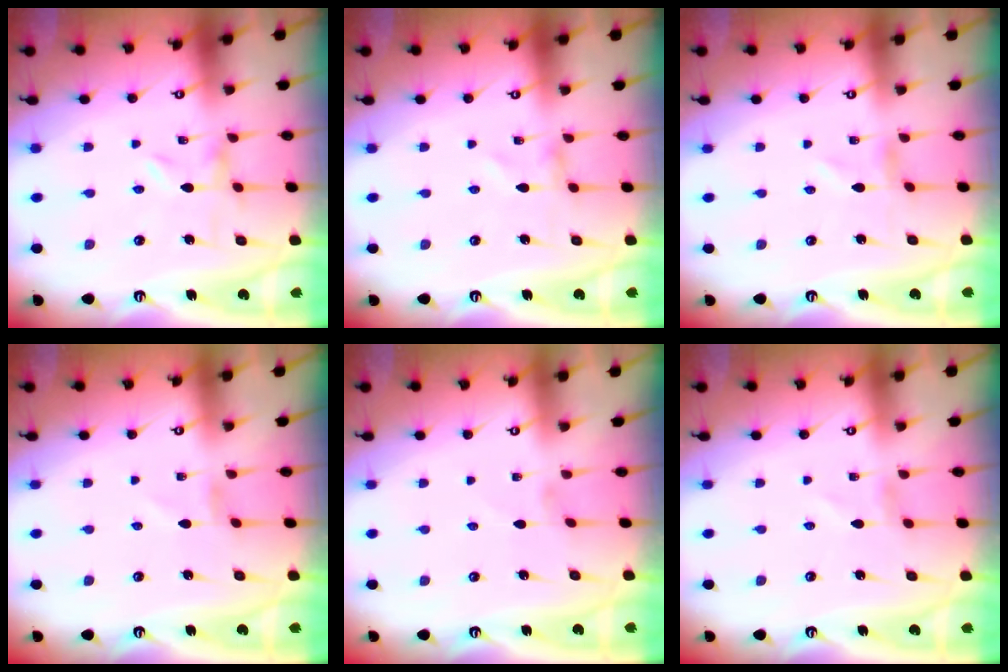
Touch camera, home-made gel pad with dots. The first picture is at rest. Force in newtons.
{"total": 0.0}
{"total": 1.0, "press": 0.9, "slide": 0.1}
{"total": 0.0}
{"total": 1.1, "press": 1.1, "slide": 0.1}
{"total": 0.8, "press": 0.8, "slide": 0.1}